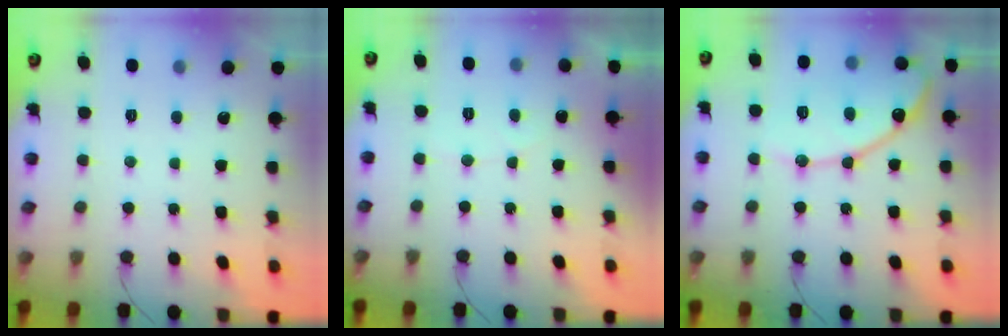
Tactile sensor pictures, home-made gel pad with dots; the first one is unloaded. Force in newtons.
{"total": 2.9, "press": 2.9, "slide": 0.2}
{"total": 14.7, "press": 14.6, "slide": 1.0}